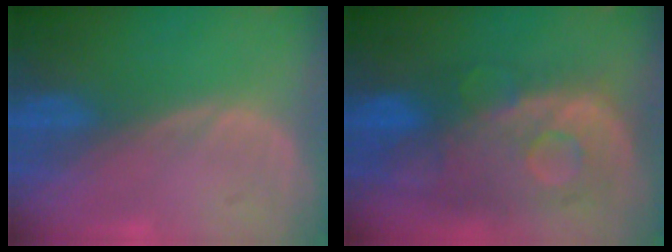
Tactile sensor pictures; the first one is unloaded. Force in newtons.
{"total": 11.2, "press": 9.7, "slide": 5.5}